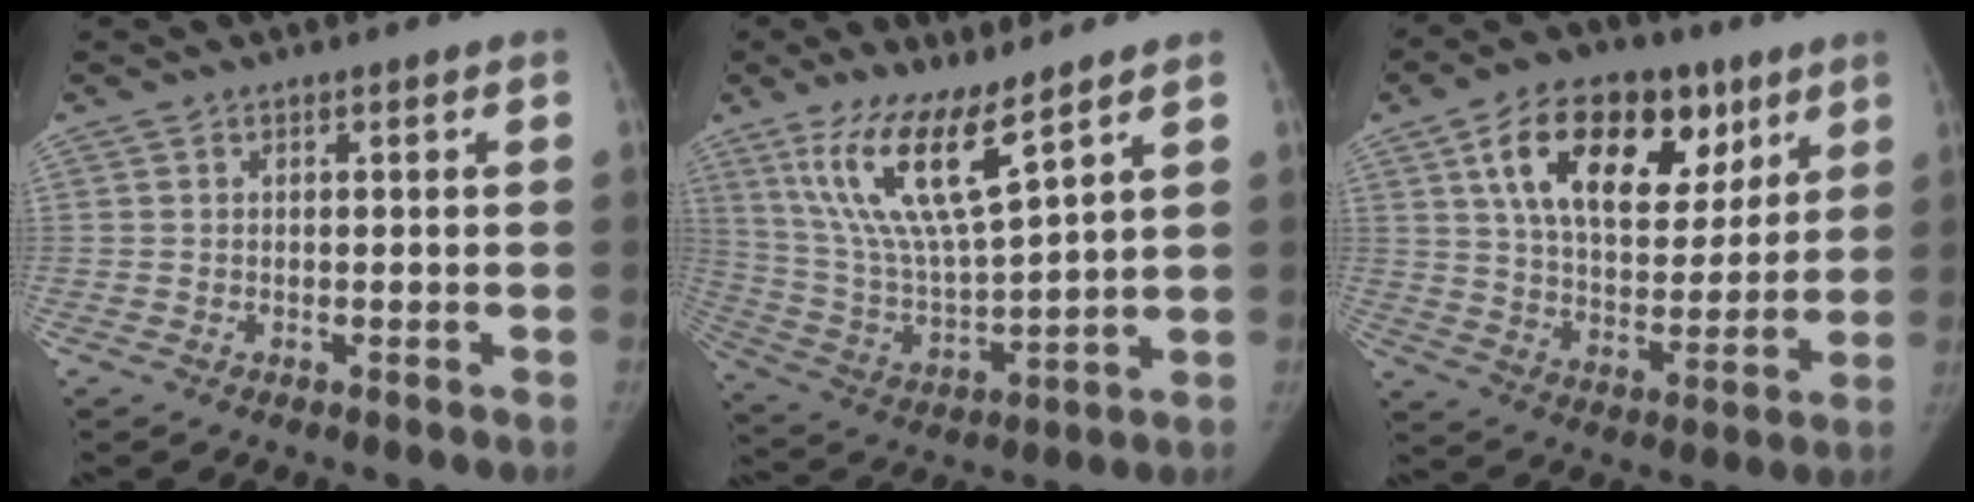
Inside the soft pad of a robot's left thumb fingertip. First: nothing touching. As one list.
[{"total": 15.1, "force": [9.3, 3.0, 11.5], "torque": [-0.221, -0.055, 0.197]}, {"total": 22.1, "force": [10.2, 12.7, 15.0], "torque": [-0.200, -0.019, 0.171]}]